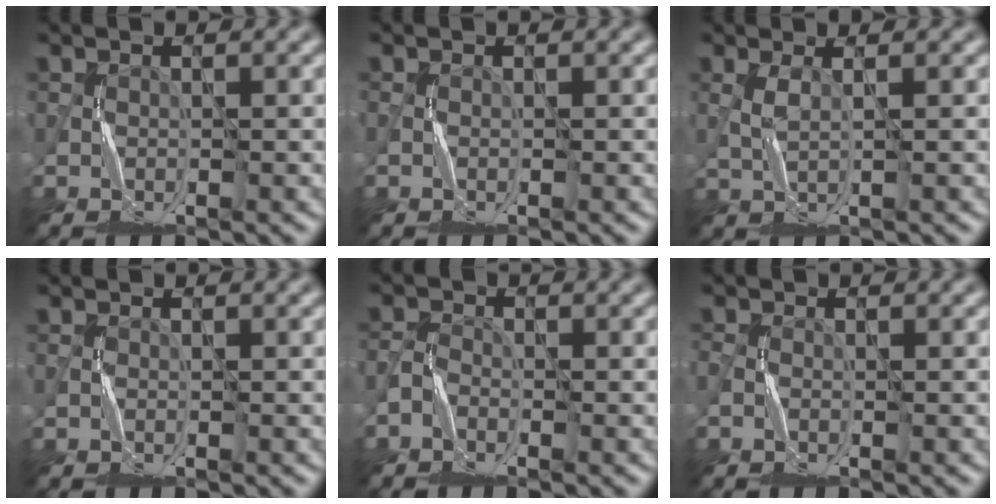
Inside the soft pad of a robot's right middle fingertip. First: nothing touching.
{"total": 0.0}
{"total": 1.2, "force": [0.3, 0.3, 1.2], "torque": [-0.027, 0.001, 0.007]}
{"total": 0.0}
{"total": 1.5, "force": [-1.3, 0.7, 0.3], "torque": [-0.006, 0.004, -0.030]}
{"total": 0.9, "force": [-0.6, 0.4, 0.5], "torque": [-0.012, -0.001, -0.013]}